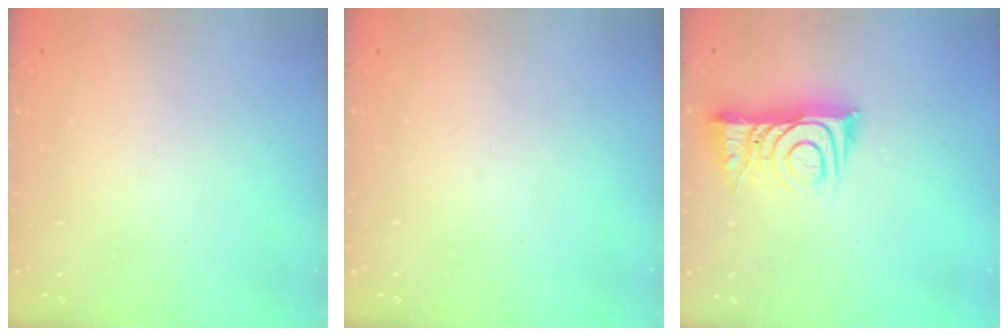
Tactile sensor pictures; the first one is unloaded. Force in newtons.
{"total": 0.0}
{"total": 10.1, "press": 10.0, "slide": 1.0}